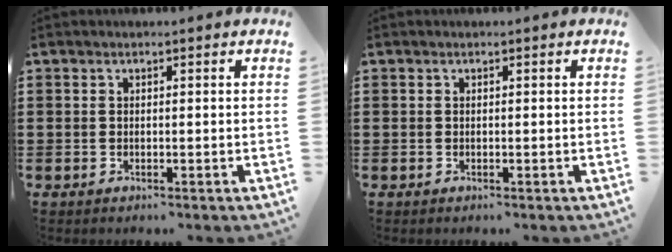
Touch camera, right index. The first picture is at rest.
{"total": 0.0}